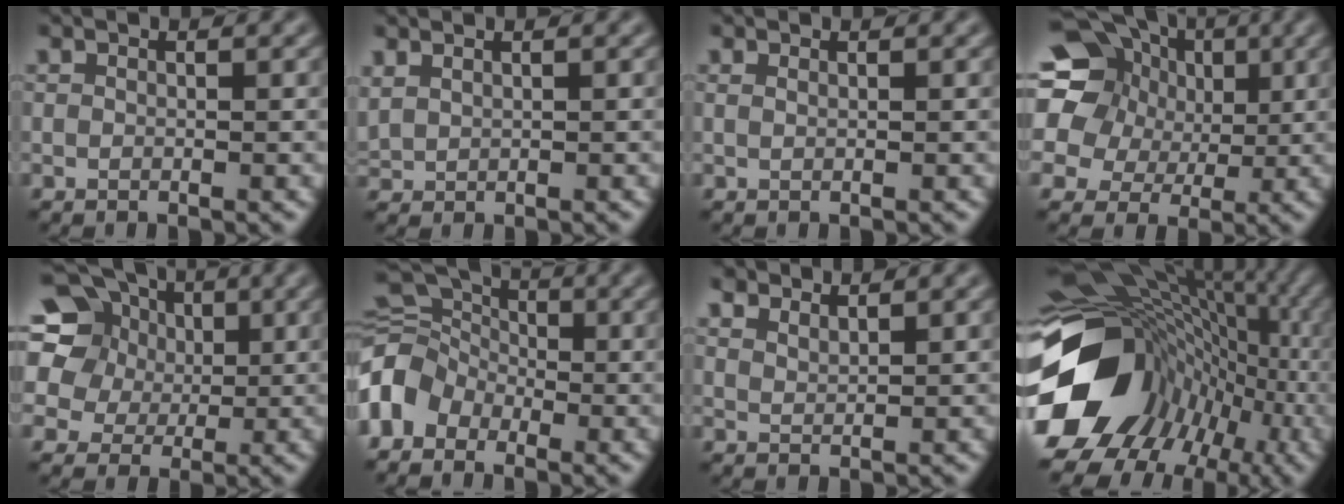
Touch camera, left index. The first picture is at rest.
{"total": 1.2, "force": [1.0, 0.5, 0.5], "torque": [-0.018, 0.003, 0.025]}
{"total": 0.6, "force": [0.4, 0.1, 0.4], "torque": [-0.006, -0.004, 0.002]}
{"total": 20.4, "force": [7.2, 17.0, 8.7], "torque": [-0.215, 0.048, 0.102]}
{"total": 14.8, "force": [6.3, 11.6, 6.7], "torque": [-0.175, 0.048, 0.106]}
{"total": 6.5, "force": [-1.7, 5.0, 3.8], "torque": [-0.072, 0.019, -0.050]}
{"total": 3.7, "force": [3.4, 0.8, 1.2], "torque": [-0.021, 0.004, 0.045]}
{"total": 18.0, "force": [-2.8, 14.8, 9.9], "torque": [-0.185, -0.011, -0.029]}